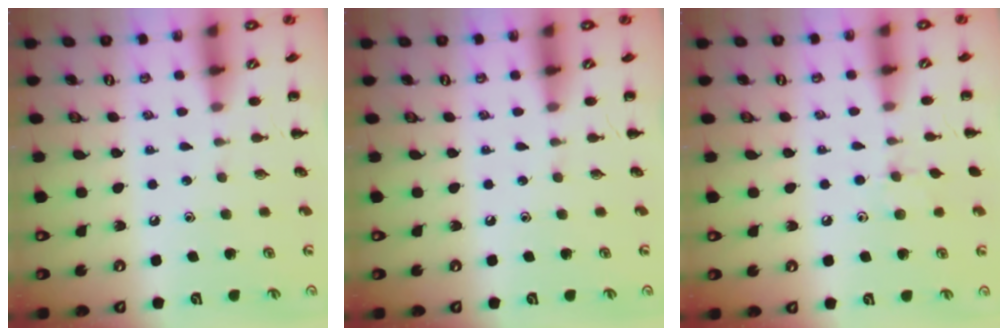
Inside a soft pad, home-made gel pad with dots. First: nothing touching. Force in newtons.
{"total": 0.0}
{"total": 6.4, "press": 6.2, "slide": 1.6}